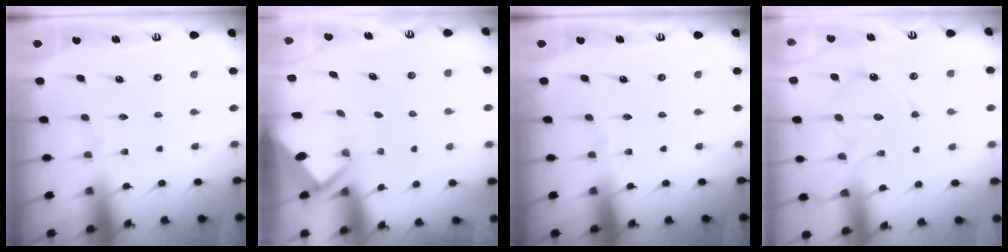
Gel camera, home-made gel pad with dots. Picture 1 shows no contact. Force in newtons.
{"total": 1.9, "press": 1.9, "slide": 0.1}
{"total": 0.0}
{"total": 14.2, "press": 14.2, "slide": 1.0}